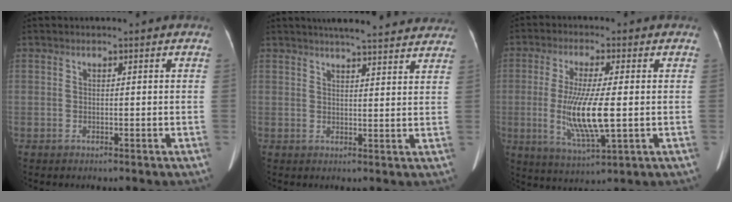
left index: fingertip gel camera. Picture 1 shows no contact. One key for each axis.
{"total": 16.7, "fx": 15.1, "fy": 2.4, "fz": 6.7, "tx": -0.080, "ty": 0.022, "tz": 0.180}
{"total": 10.5, "fx": -1.0, "fy": 1.5, "fz": 10.3, "tx": -0.208, "ty": -0.019, "tz": -0.016}